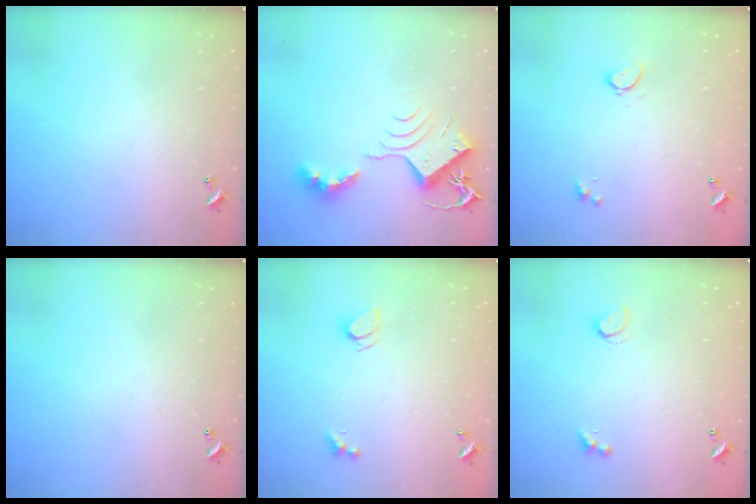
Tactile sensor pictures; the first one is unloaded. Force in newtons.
{"total": 10.1, "press": 10.0, "slide": 1.7}
{"total": 1.0, "press": 0.9, "slide": 0.4}
{"total": 0.0}
{"total": 2.0, "press": 1.9, "slide": 0.5}
{"total": 1.3, "press": 1.2, "slide": 0.5}